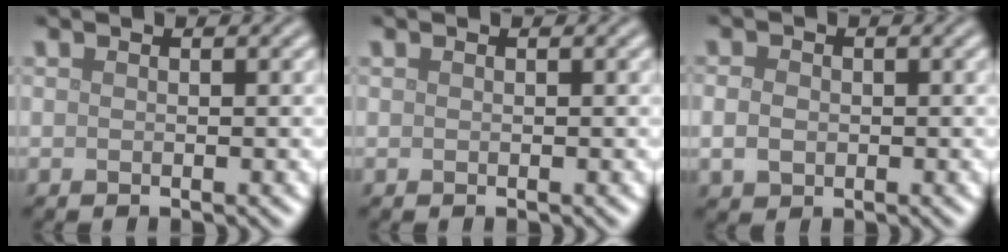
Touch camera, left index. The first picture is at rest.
{"total": 0.0}
{"total": 2.0, "force": [-0.1, 1.6, 1.2], "torque": [-0.023, 0.000, -0.006]}